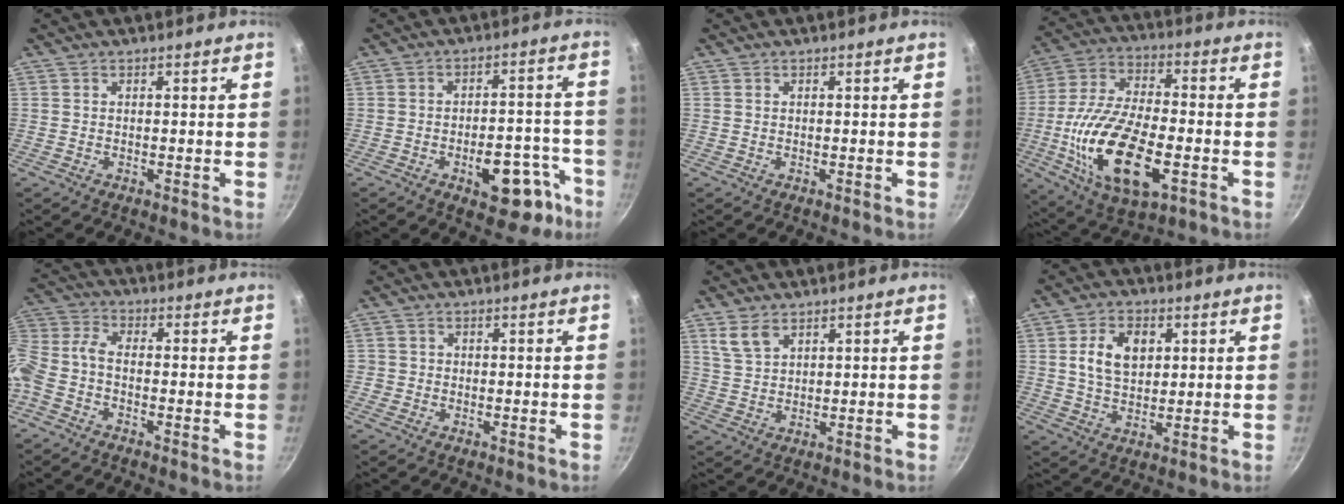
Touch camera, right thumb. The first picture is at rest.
{"total": 13.3, "force": [-6.5, 6.8, 9.5], "torque": [-0.068, 0.051, -0.077]}
{"total": 0.0}
{"total": 21.2, "force": [-5.4, 10.0, 17.8], "torque": [-0.337, 0.015, -0.097]}
{"total": 6.6, "force": [-2.8, 3.6, 4.8], "torque": [-0.120, 0.034, -0.075]}
{"total": 1.3, "force": [-0.4, 1.2, 0.2], "torque": [0.000, 0.004, -0.009]}
{"total": 4.5, "force": [2.8, 2.5, 2.5], "torque": [-0.042, -0.011, 0.060]}
{"total": 8.8, "force": [2.2, 5.9, 6.1], "torque": [-0.089, -0.004, 0.038]}